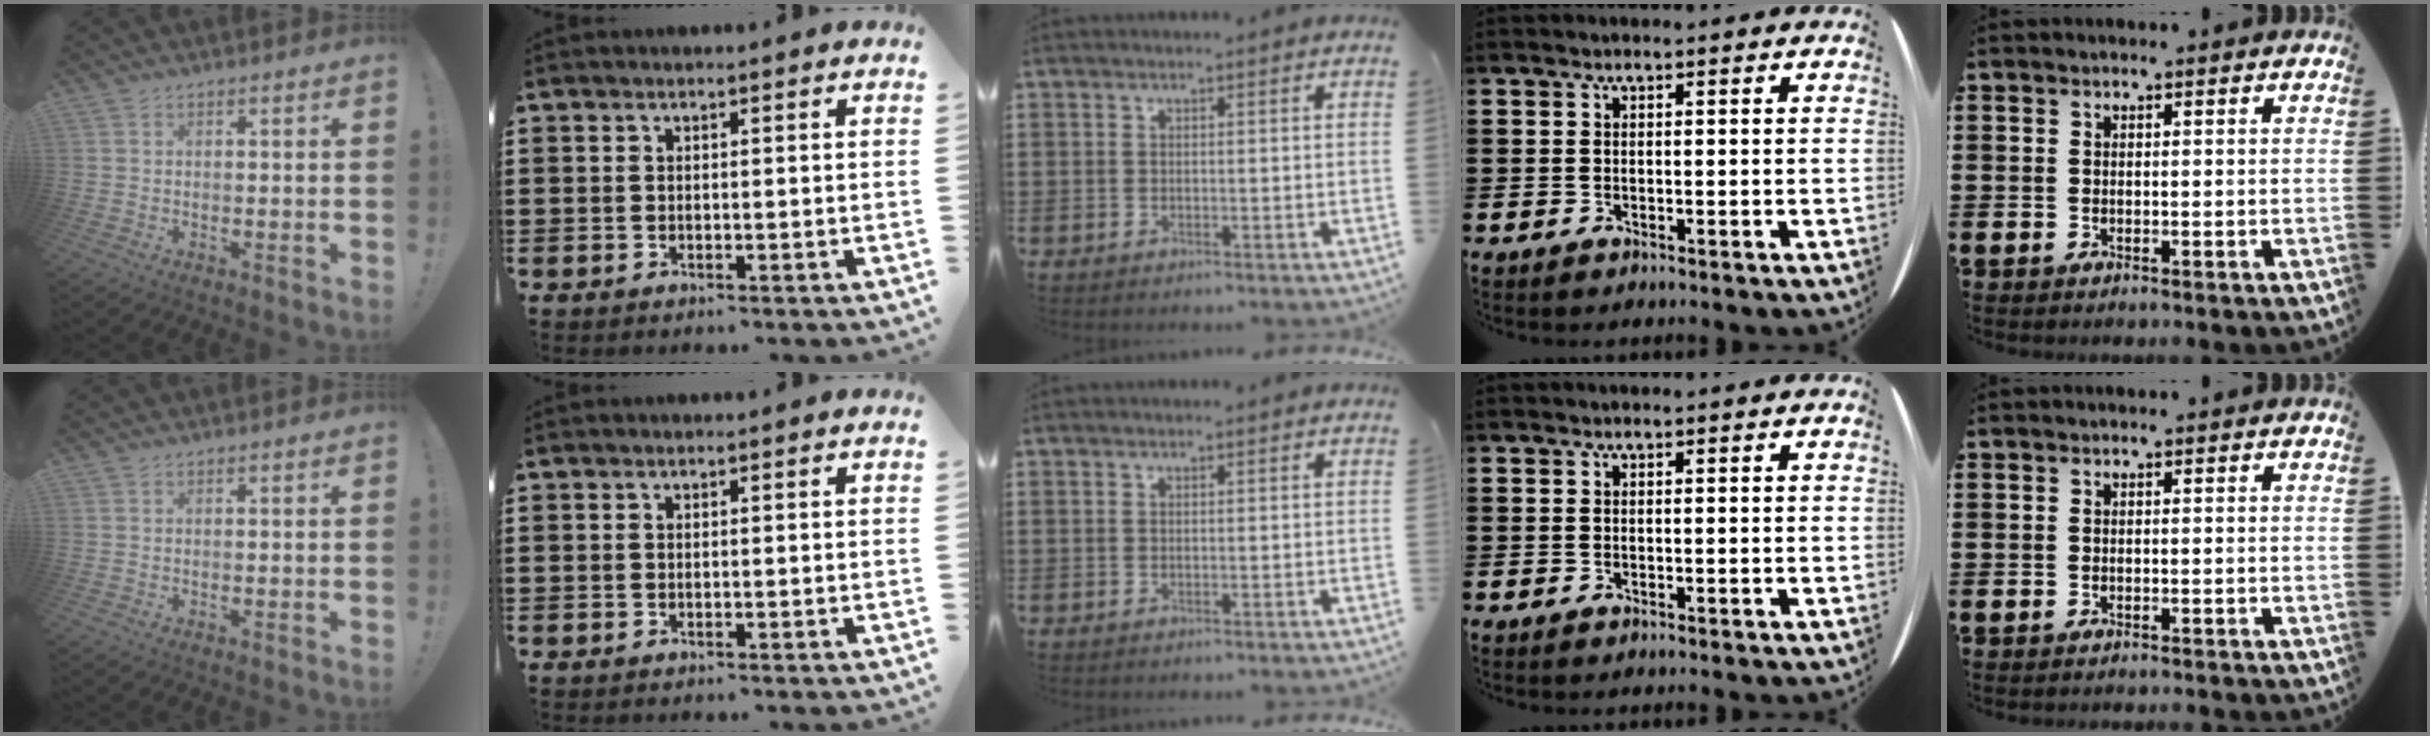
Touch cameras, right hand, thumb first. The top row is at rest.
{}